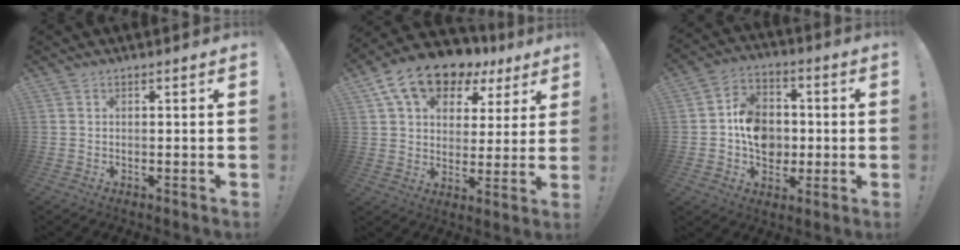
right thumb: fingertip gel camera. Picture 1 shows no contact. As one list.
[{"total": 15.1, "force": [9.6, 9.0, 7.3], "torque": [-0.124, -0.057, 0.177]}, {"total": 12.9, "force": [-0.8, 10.8, 7.0], "torque": [-0.110, 0.017, -0.005]}]